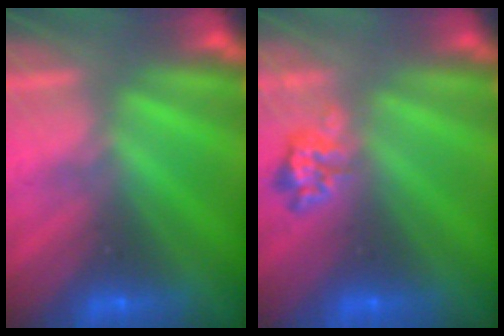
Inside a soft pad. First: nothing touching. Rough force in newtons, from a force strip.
{"total": 2.3}